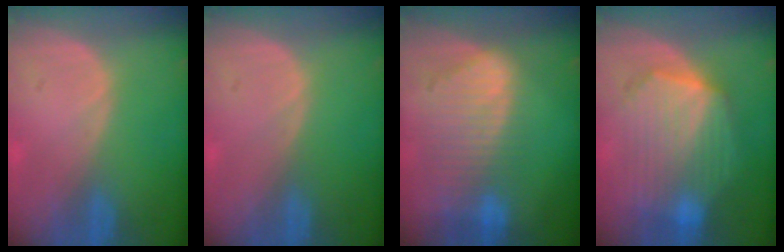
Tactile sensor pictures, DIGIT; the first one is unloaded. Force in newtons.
{"total": 0.0}
{"total": 9.3, "press": 8.2, "slide": 4.5}
{"total": 10.8, "press": 10.8, "slide": 0.8}